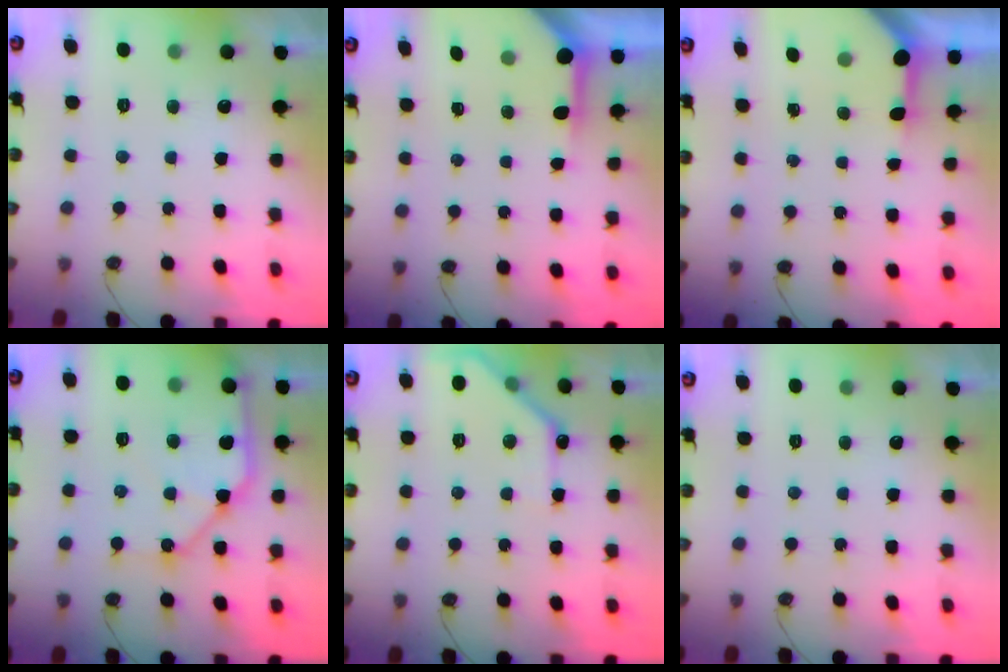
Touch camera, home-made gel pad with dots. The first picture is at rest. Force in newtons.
{"total": 4.0, "press": 4.0, "slide": 0.5}
{"total": 3.4, "press": 3.4, "slide": 0.4}
{"total": 12.3, "press": 12.2, "slide": 1.6}
{"total": 9.8, "press": 9.8, "slide": 0.2}
{"total": 0.0}